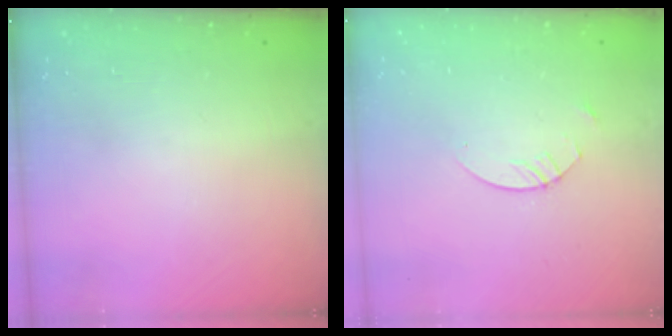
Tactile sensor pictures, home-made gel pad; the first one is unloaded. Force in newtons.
{"total": 2.4, "press": 2.4, "slide": 0.1}